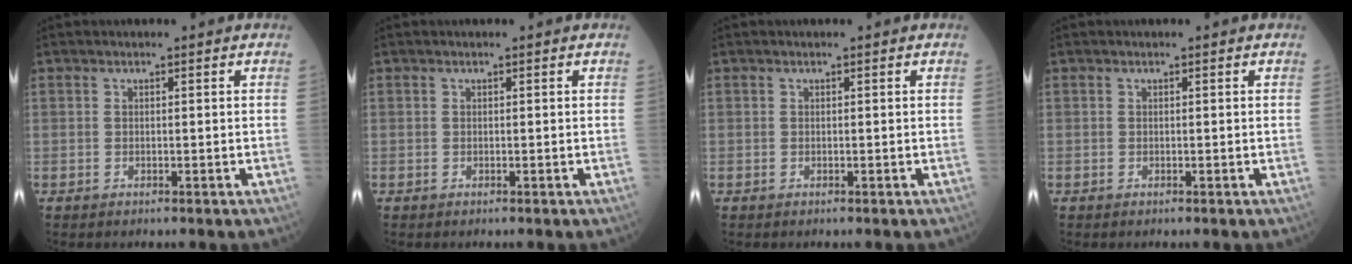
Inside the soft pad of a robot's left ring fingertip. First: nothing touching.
{"total": 0.0}
{"total": 0.0}
{"total": 0.0}